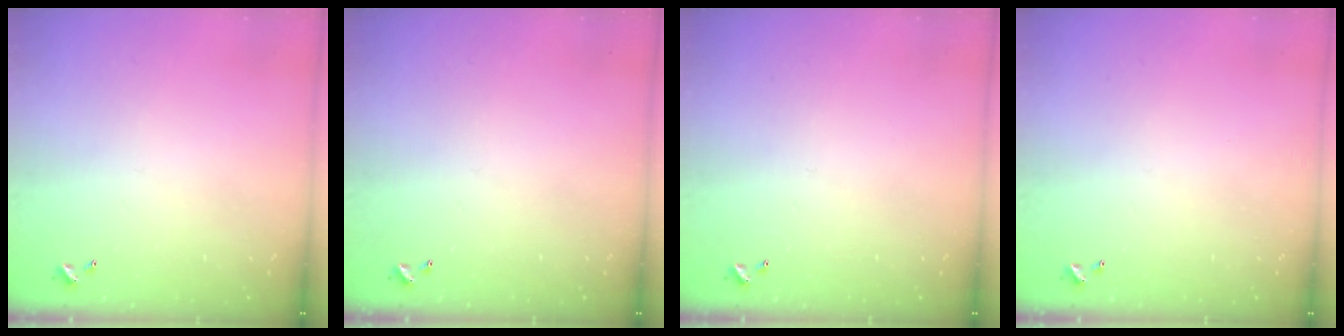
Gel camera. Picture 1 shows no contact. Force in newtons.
{"total": 0.0}
{"total": 0.0}
{"total": 0.0}